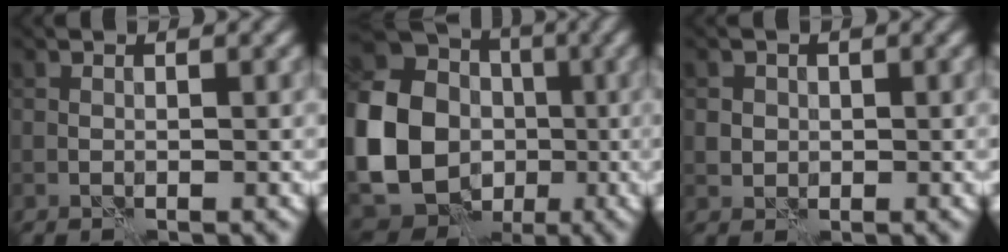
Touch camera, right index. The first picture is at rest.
{"total": 23.8, "force": [-2.7, 22.1, 8.3], "torque": [-0.209, -0.001, -0.092]}
{"total": 1.6, "force": [0.2, 1.5, 0.3], "torque": [-0.003, -0.002, 0.012]}